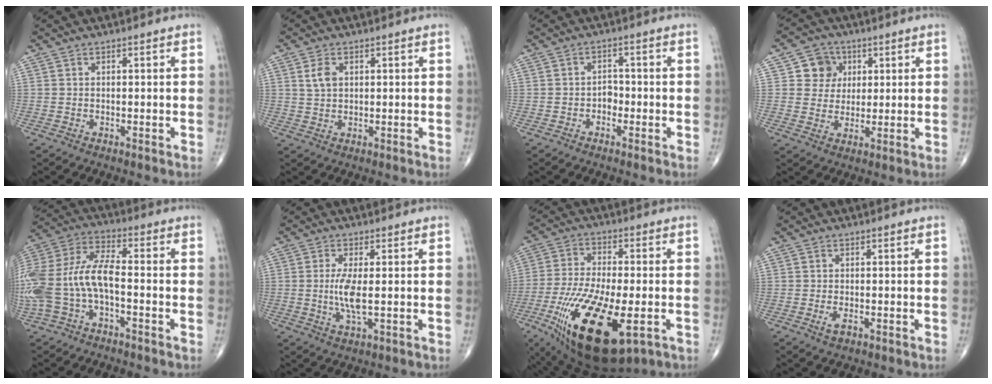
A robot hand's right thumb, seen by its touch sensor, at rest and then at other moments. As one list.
[{"total": 3.2, "force": [1.1, 2.1, 2.2], "torque": [-0.038, -0.002, 0.023]}, {"total": 2.2, "force": [-0.9, 1.7, 1.2], "torque": [-0.002, 0.010, -0.021]}, {"total": 6.5, "force": [2.1, 6.0, 1.6], "torque": [0.009, 0.000, 0.031]}, {"total": 17.4, "force": [-3.7, 8.5, 14.7], "torque": [-0.333, 0.047, -0.069]}, {"total": 5.3, "force": [-0.1, 1.2, 5.2], "torque": [-0.122, -0.012, -0.004]}, {"total": 22.1, "force": [-7.9, 8.6, 18.7], "torque": [-0.386, -0.019, -0.125]}, {"total": 1.9, "force": [-0.8, 0.9, 1.5], "torque": [-0.030, -0.001, -0.014]}]